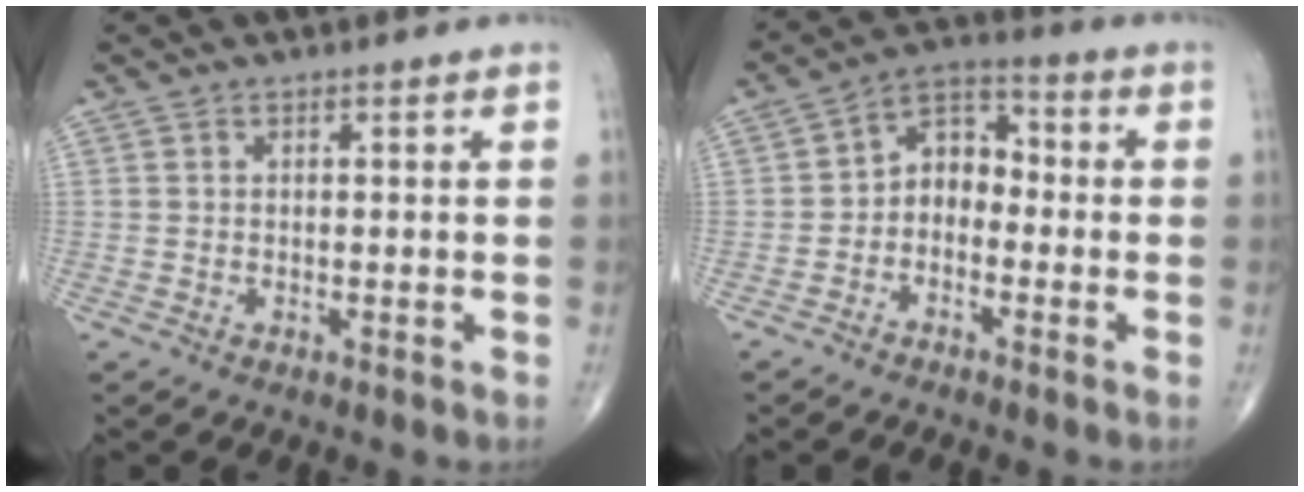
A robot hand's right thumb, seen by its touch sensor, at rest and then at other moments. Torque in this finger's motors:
{"motor_torque": [-0.02, 0.06, 0.55, -0.09, 0.11]}